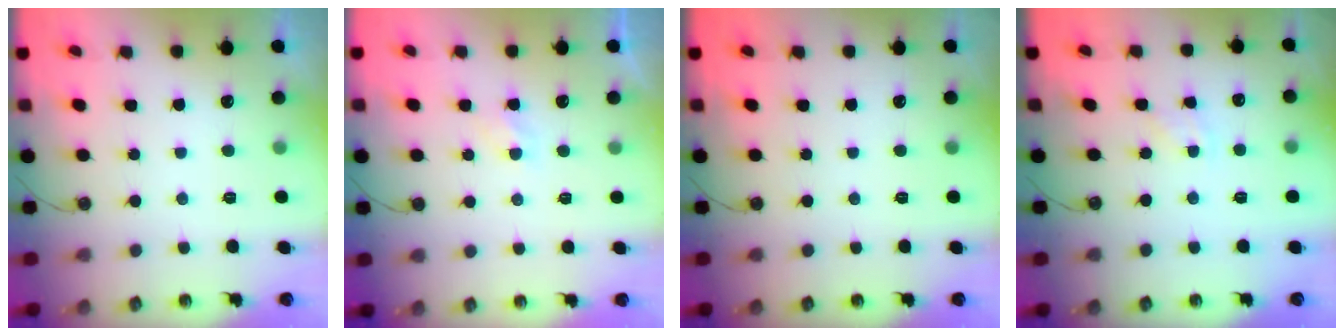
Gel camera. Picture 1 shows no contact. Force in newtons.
{"total": 2.3, "press": 2.3, "slide": 0.4}
{"total": 0.0}
{"total": 2.4, "press": 2.4, "slide": 0.4}